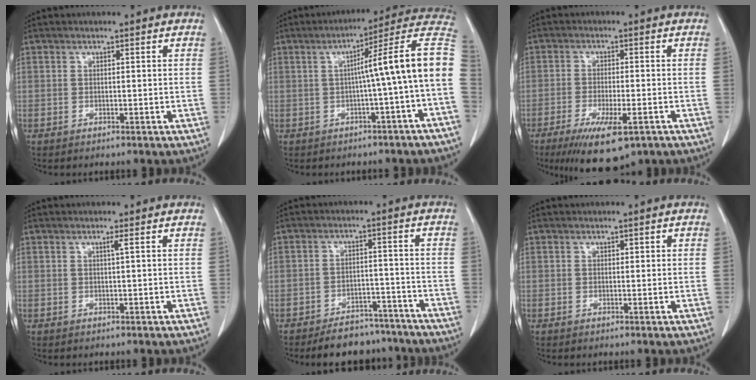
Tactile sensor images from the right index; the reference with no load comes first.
{"total": 12.8, "force": [-0.8, -1.4, 12.7], "torque": [-0.160, 0.036, -0.020]}
{"total": 9.8, "force": [-5.6, 2.4, 7.6], "torque": [-0.128, -0.022, -0.085]}
{"total": 0.7, "force": [0.2, -0.3, 0.6], "torque": [-0.015, -0.002, 0.007]}
{"total": 8.8, "force": [-7.8, 3.8, 1.6], "torque": [-0.003, 0.015, -0.111]}
{"total": 0.7, "force": [0.2, 0.4, 0.5], "torque": [-0.005, 0.006, 0.004]}